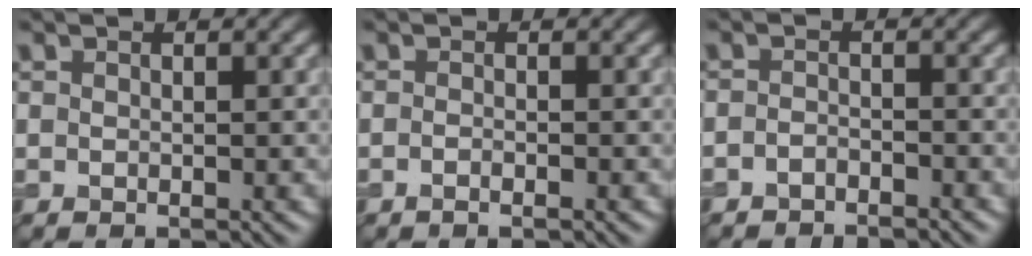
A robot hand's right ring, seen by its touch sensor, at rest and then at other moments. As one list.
[{"total": 1.1, "force": [-0.5, 0.4, 0.9], "torque": [-0.012, -0.002, -0.011]}, {"total": 1.9, "force": [-1.9, 0.4, 0.4], "torque": [-0.003, -0.003, -0.035]}]